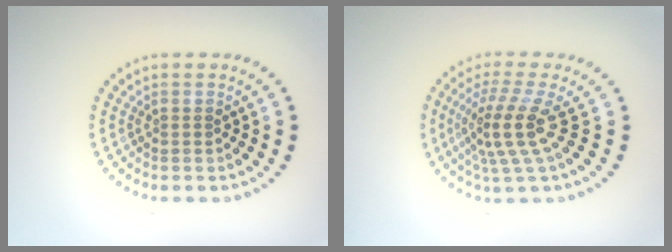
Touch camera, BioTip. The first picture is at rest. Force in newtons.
{"total": 4.2, "press": 2.9, "slide": 3.1}